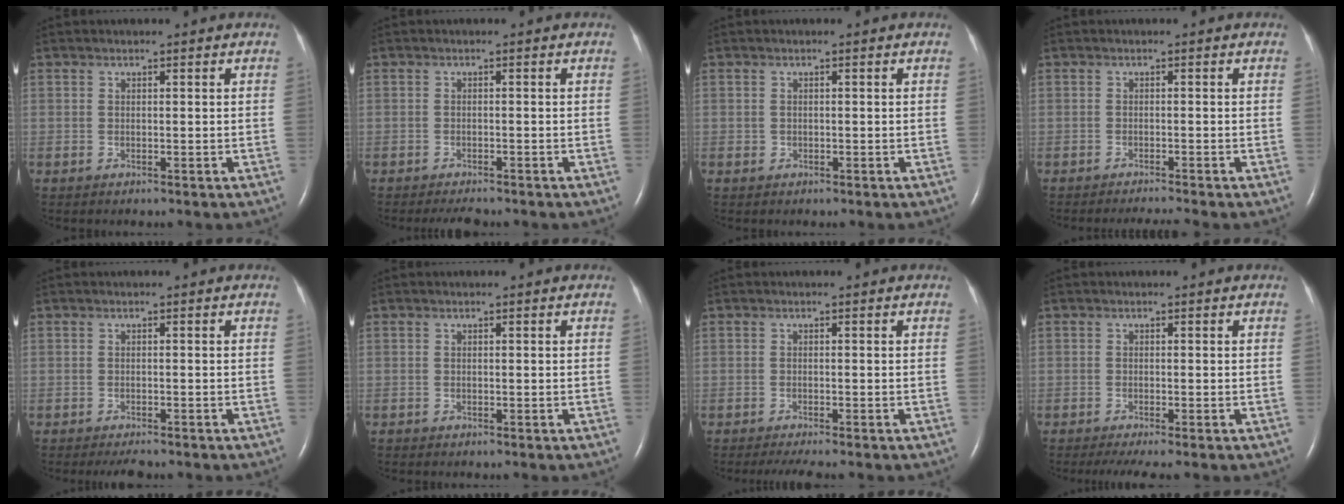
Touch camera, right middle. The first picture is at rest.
{"total": 2.7, "force": [-2.4, 0.5, 1.1], "torque": [-0.019, -0.007, -0.032]}
{"total": 0.6, "force": [-0.2, 0.5, 0.0], "torque": [0.000, 0.005, -0.004]}
{"total": 2.8, "force": [-2.5, -1.1, 0.6], "torque": [-0.011, -0.009, -0.039]}
{"total": 2.4, "force": [-2.0, 0.5, 1.1], "torque": [-0.019, -0.006, -0.026]}
{"total": 0.0}
{"total": 3.7, "force": [-3.1, 0.1, 2.1], "torque": [-0.031, -0.009, -0.046]}
{"total": 3.8, "force": [-2.9, 0.1, 2.5], "torque": [-0.041, -0.012, -0.046]}